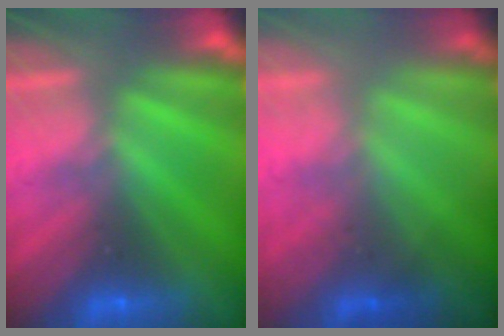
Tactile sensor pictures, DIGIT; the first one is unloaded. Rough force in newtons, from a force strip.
{"total": 1.1}